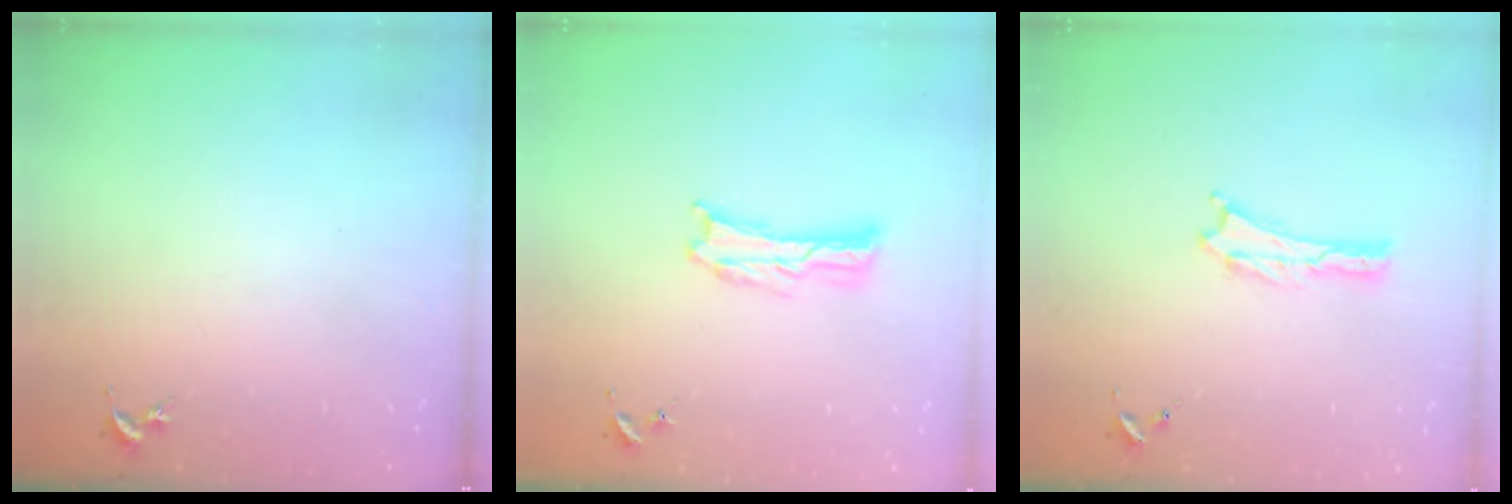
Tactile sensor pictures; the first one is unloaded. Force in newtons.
{"total": 0.8, "press": 0.8, "slide": 0.2}
{"total": 0.0}